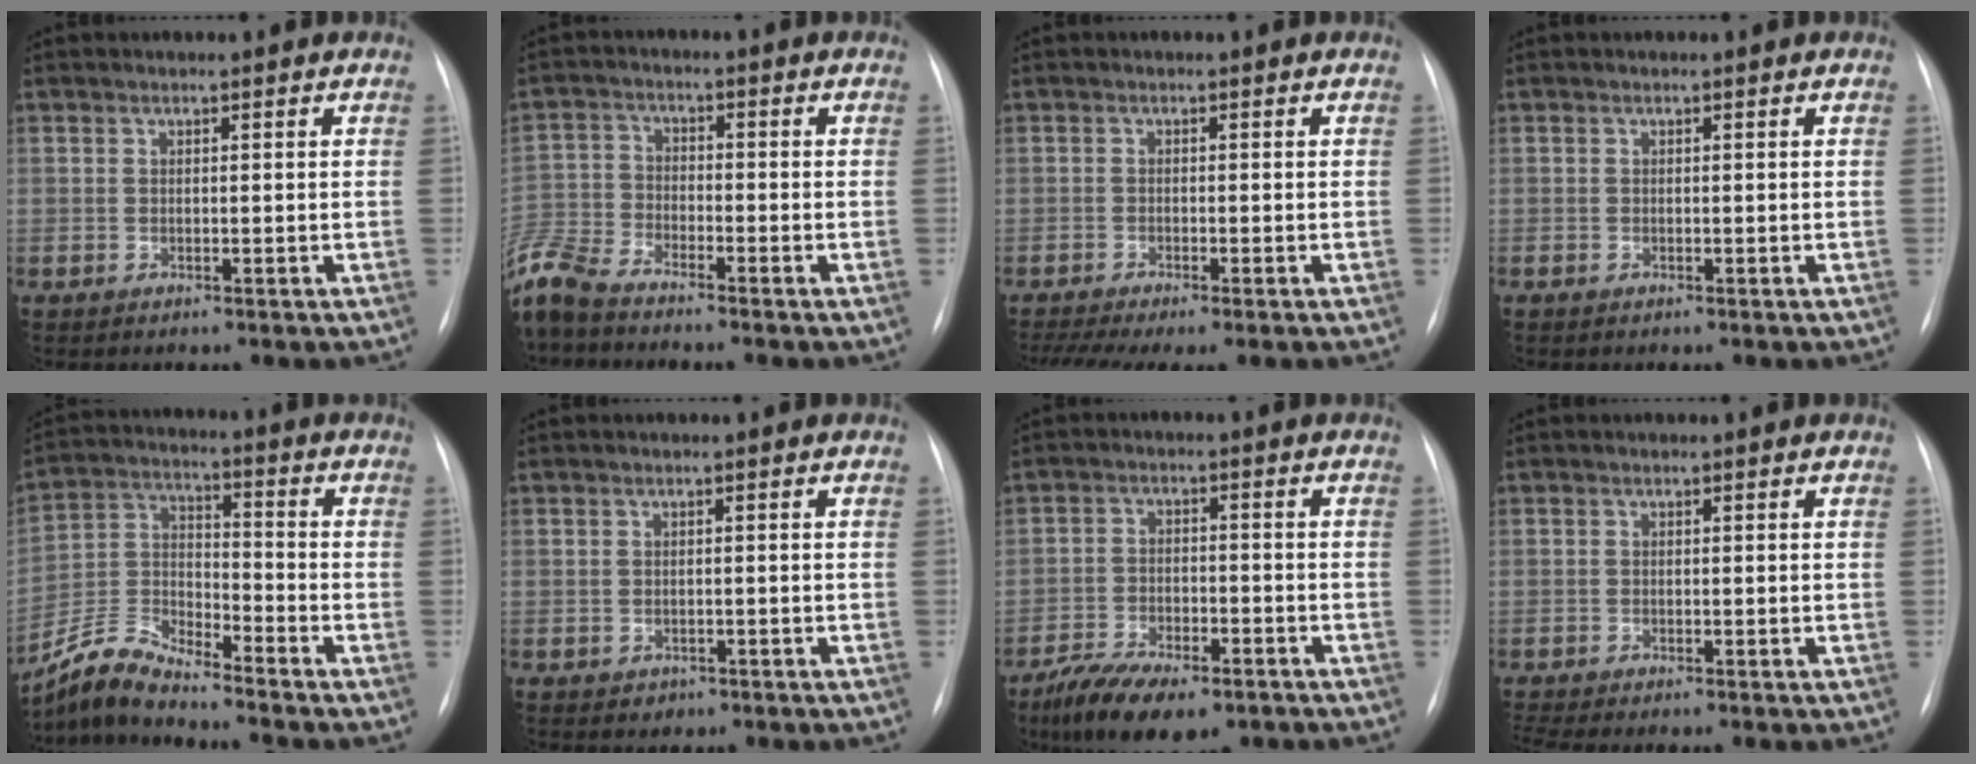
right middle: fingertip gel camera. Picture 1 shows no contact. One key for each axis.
{"total": 9.9, "fx": -8.9, "fy": 2.0, "fz": 4.0, "tx": -0.102, "ty": -0.013, "tz": -0.181}
{"total": 8.0, "fx": -6.2, "fy": 0.7, "fz": 5.1, "tx": -0.084, "ty": -0.012, "tz": -0.097}
{"total": 0.0}
{"total": 8.2, "fx": -8.0, "fy": 0.2, "fz": 1.6, "tx": -0.053, "ty": 0.003, "tz": -0.158}
{"total": 1.1, "fx": -0.7, "fy": 0.9, "fz": 0.1, "tx": -0.007, "ty": 0.001, "tz": -0.005}
{"total": 11.6, "fx": -8.3, "fy": 4.4, "fz": 6.8, "tx": -0.118, "ty": -0.011, "tz": -0.135}
{"total": 2.2, "fx": -1.9, "fy": -0.4, "fz": 0.9, "tx": -0.025, "ty": -0.009, "tz": -0.035}